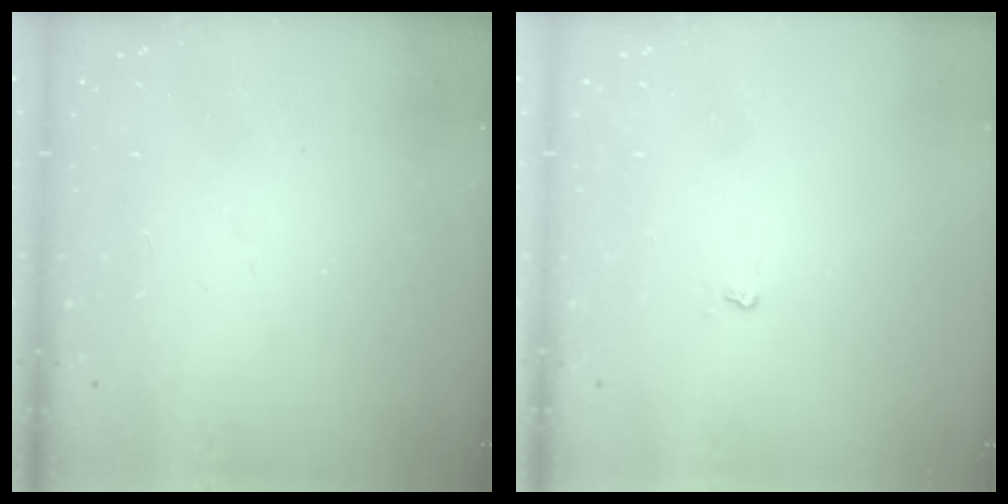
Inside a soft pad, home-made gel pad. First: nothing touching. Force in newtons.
{"total": 2.4, "press": 2.3, "slide": 0.5}